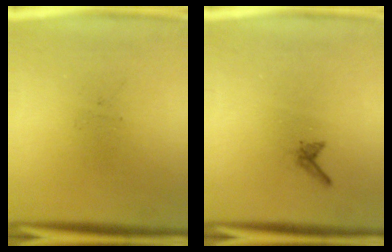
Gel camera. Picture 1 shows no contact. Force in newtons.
{"total": 0.6}